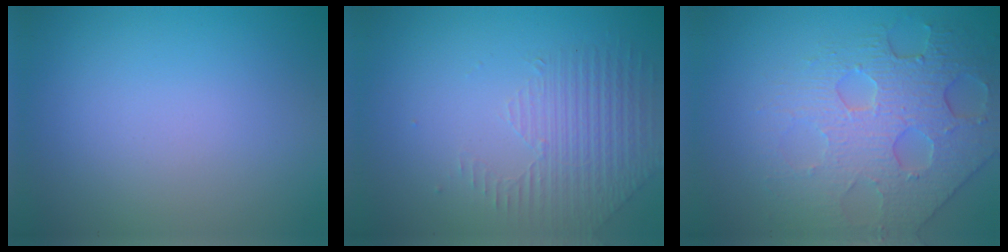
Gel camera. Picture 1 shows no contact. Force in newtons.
{"total": 1.7, "press": 1.3, "slide": 1.1}
{"total": 6.1, "press": 5.0, "slide": 3.5}